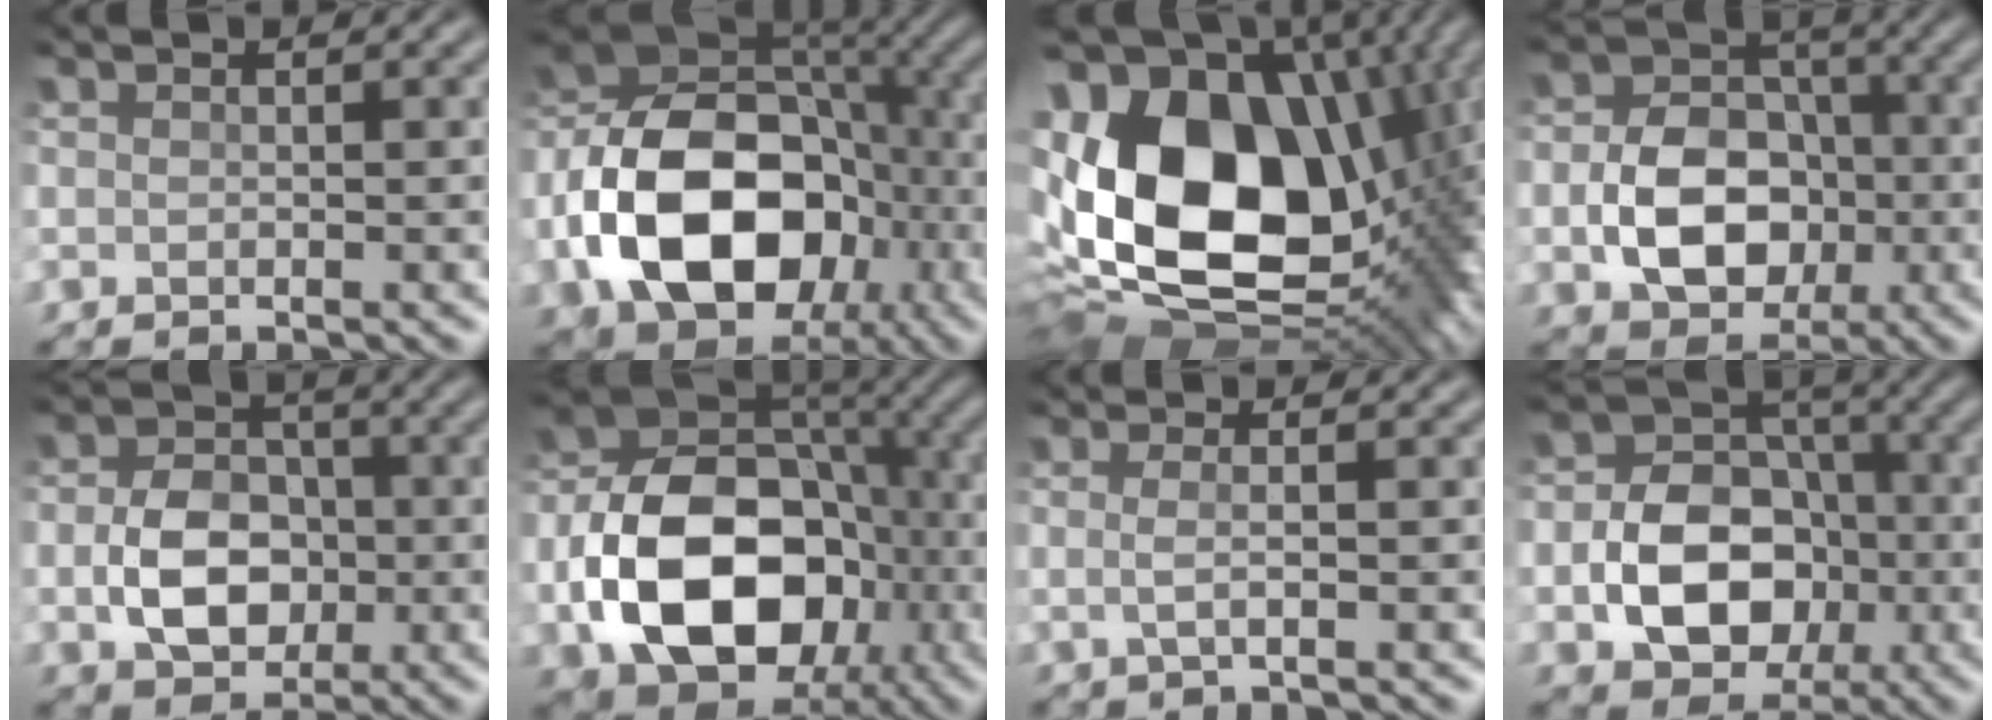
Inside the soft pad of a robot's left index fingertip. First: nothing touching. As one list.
[{"total": 15.3, "force": [-4.1, 10.5, 10.3], "torque": [-0.199, -0.006, -0.074]}, {"total": 20.1, "force": [0.6, 13.9, 14.6], "torque": [-0.309, -0.020, 0.048]}, {"total": 7.5, "force": [-1.9, 5.5, 4.8], "torque": [-0.085, 0.000, -0.029]}, {"total": 5.8, "force": [-1.1, 4.2, 3.9], "torque": [-0.081, 0.001, -0.016]}, {"total": 14.1, "force": [-3.9, 9.6, 9.6], "torque": [-0.170, -0.004, -0.078]}, {"total": 1.5, "force": [-0.1, -0.2, 1.5], "torque": [-0.044, -0.003, -0.002]}, {"total": 8.8, "force": [-2.3, 6.5, 5.5], "torque": [-0.099, -0.003, -0.043]}]